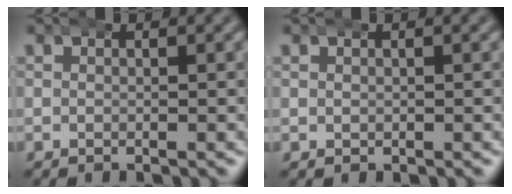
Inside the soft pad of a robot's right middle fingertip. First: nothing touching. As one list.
[{"total": 0.0}]